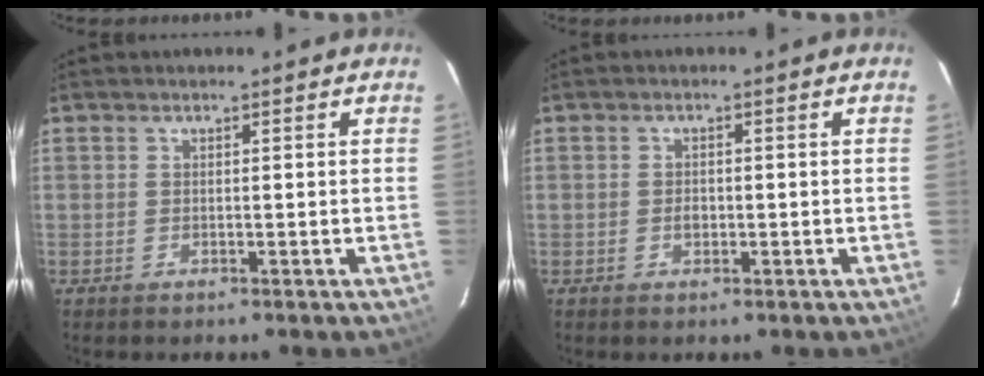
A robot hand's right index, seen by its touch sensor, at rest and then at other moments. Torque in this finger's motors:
{"motor_torque": [0.46, -0.07, 0.02, 0.00]}